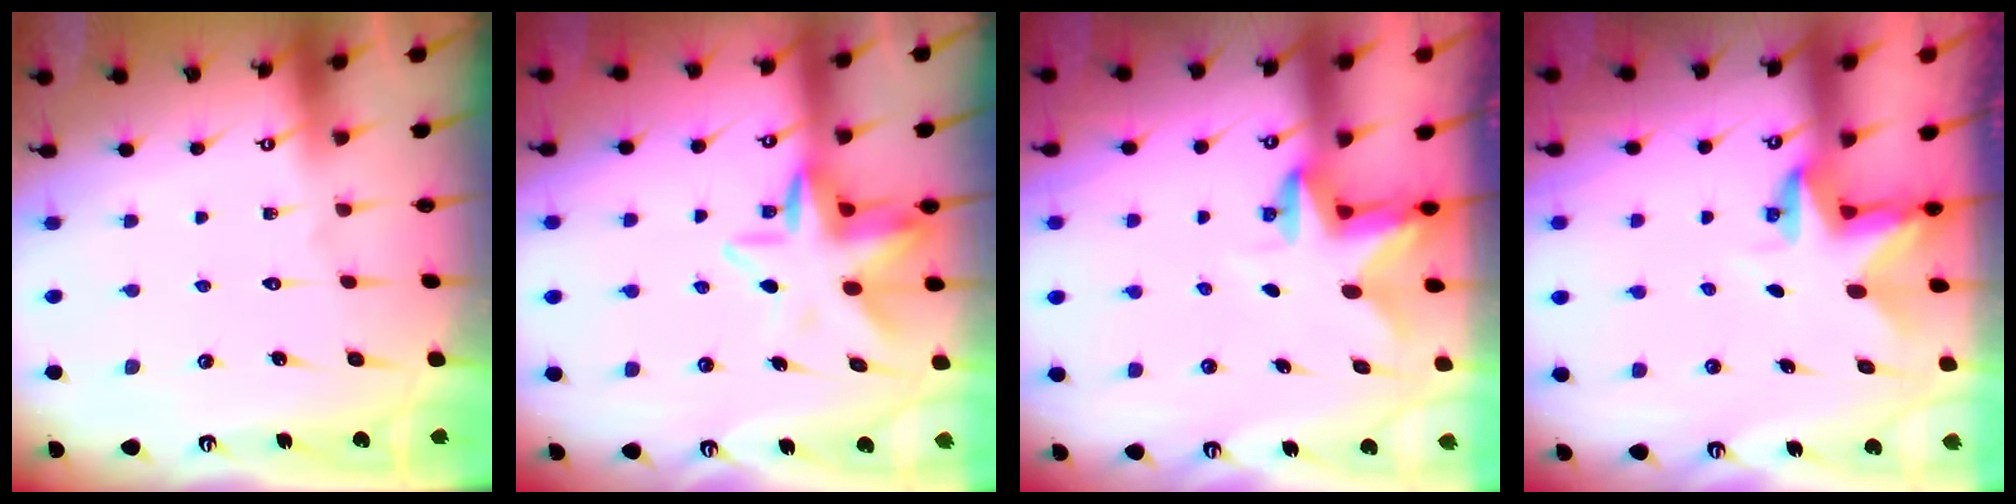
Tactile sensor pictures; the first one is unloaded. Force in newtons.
{"total": 9.1, "press": 8.7, "slide": 2.6}
{"total": 2.7, "press": 2.6, "slide": 0.5}
{"total": 2.9, "press": 2.9, "slide": 0.2}